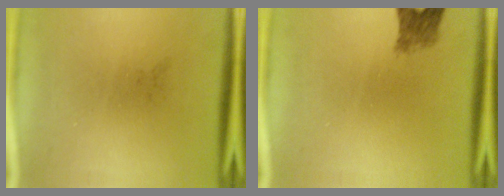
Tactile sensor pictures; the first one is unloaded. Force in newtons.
{"total": 2.7}